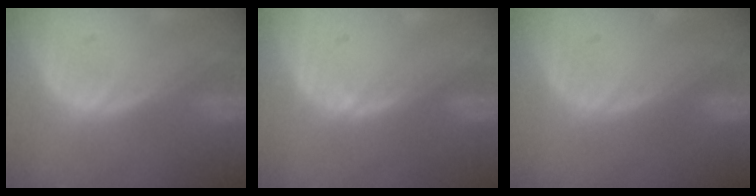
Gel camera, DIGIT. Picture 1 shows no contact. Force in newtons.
{"total": 0.8, "press": 0.6, "slide": 0.6}
{"total": 0.0}